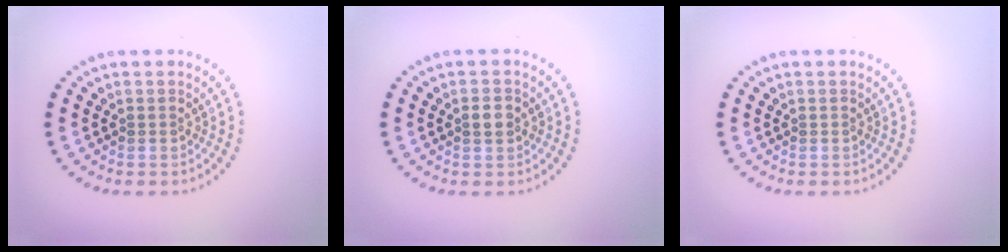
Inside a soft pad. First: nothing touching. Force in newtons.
{"total": 1.6, "press": 1.5, "slide": 0.3}
{"total": 0.0}